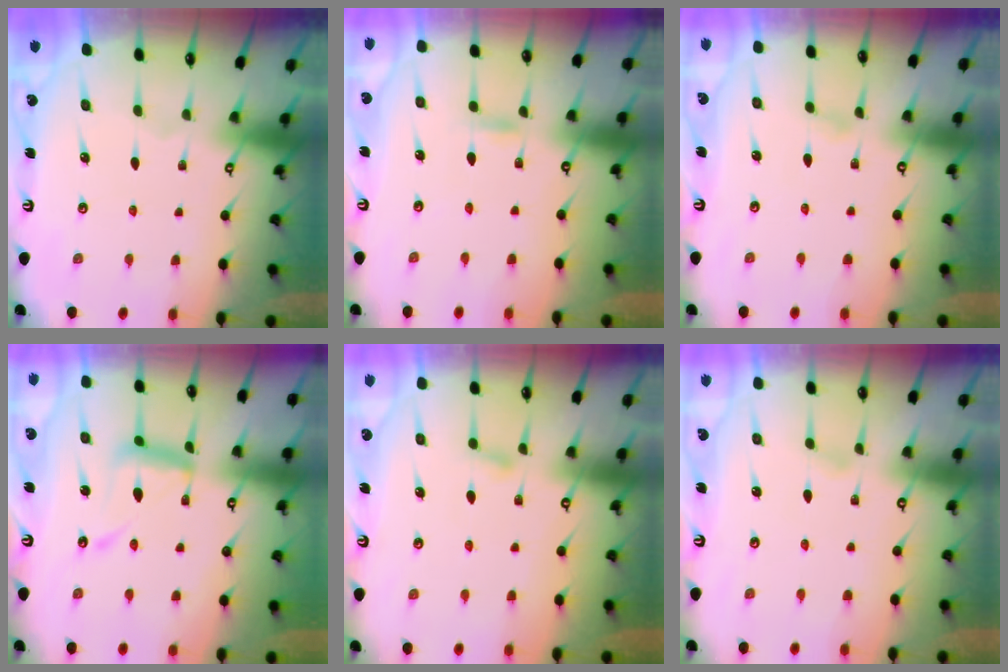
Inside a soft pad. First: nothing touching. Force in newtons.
{"total": 2.7, "press": 2.7, "slide": 0.2}
{"total": 2.4, "press": 2.4, "slide": 0.3}
{"total": 11.8, "press": 11.8, "slide": 1.0}
{"total": 5.0, "press": 4.9, "slide": 0.5}
{"total": 1.7, "press": 1.7, "slide": 0.2}